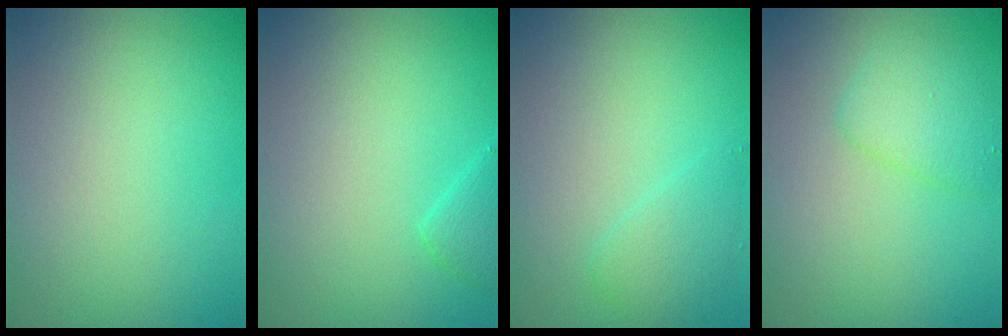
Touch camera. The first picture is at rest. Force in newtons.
{"total": 1.5, "press": 1.5, "slide": 0.1}
{"total": 1.8, "press": 1.8, "slide": 0.1}
{"total": 2.3, "press": 2.3, "slide": 0.2}